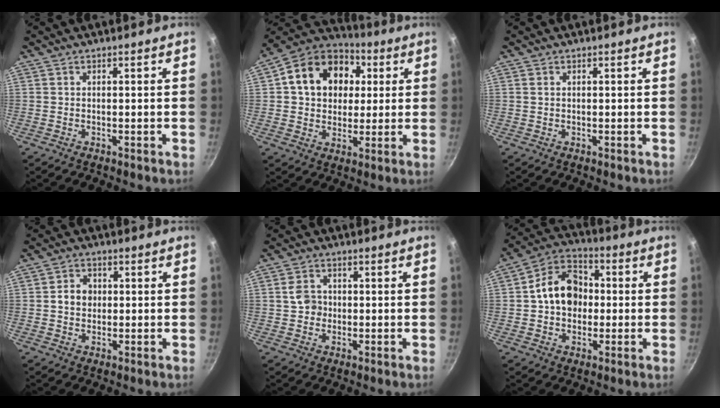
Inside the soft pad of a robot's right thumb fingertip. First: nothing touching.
{"total": 17.6, "force": [4.0, 13.8, 10.2], "torque": [-0.148, 0.021, 0.054]}
{"total": 0.5, "force": [0.2, 0.4, 0.3], "torque": [-0.005, 0.001, 0.004]}
{"total": 4.3, "force": [0.2, 3.7, 2.3], "torque": [-0.017, 0.007, -0.002]}
{"total": 4.1, "force": [-0.1, 3.6, 1.9], "torque": [-0.018, 0.010, -0.007]}
{"total": 12.5, "force": [0.3, 9.8, 7.8], "torque": [-0.093, 0.028, -0.013]}